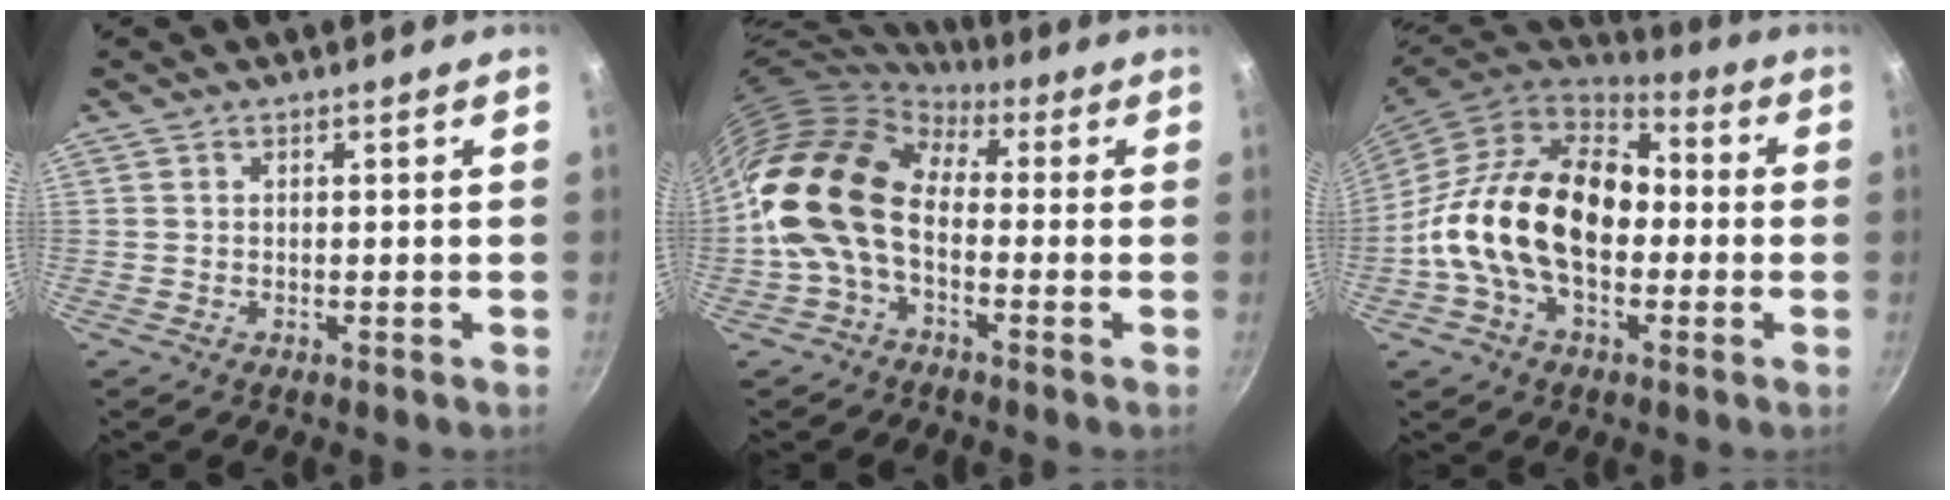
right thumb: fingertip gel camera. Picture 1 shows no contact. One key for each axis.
{"total": 15.1, "fx": -0.9, "fy": 9.9, "fz": 11.4, "tx": -0.194, "ty": 0.027, "tz": -0.035}
{"total": 21.5, "fx": -1.9, "fy": 14.1, "fz": 16.2, "tx": -0.256, "ty": 0.043, "tz": -0.047}